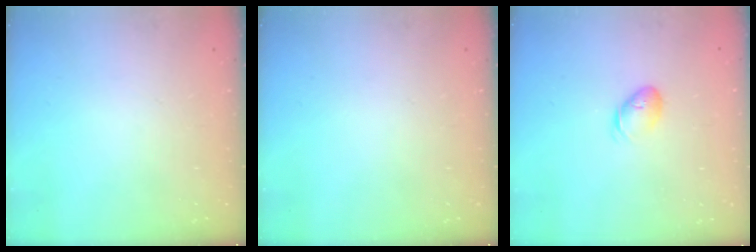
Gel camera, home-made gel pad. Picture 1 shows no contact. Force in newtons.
{"total": 0.0}
{"total": 7.4, "press": 7.3, "slide": 1.2}